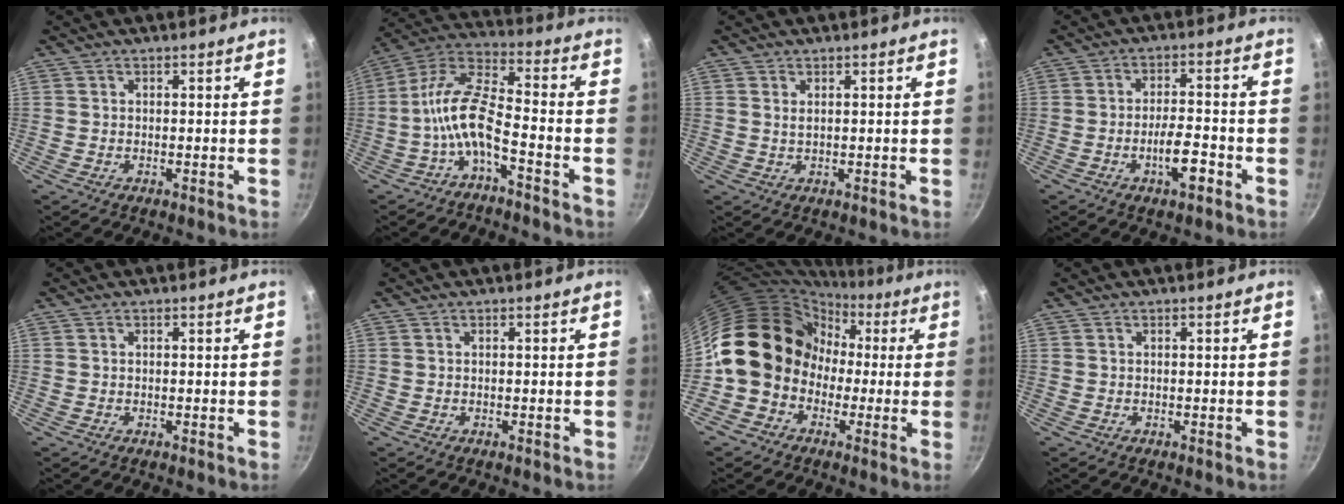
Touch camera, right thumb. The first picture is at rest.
{"total": 11.0, "force": [-4.6, 3.9, 9.3], "torque": [-0.197, 0.054, -0.099]}
{"total": 1.3, "force": [0.4, 0.6, 1.1], "torque": [-0.020, 0.000, 0.008]}
{"total": 6.9, "force": [-3.1, 2.2, 5.7], "torque": [-0.084, 0.024, -0.053]}
{"total": 0.0}
{"total": 0.0}
{"total": 16.3, "force": [-1.3, 14.1, 8.2], "torque": [-0.094, 0.056, -0.035]}
{"total": 0.0}